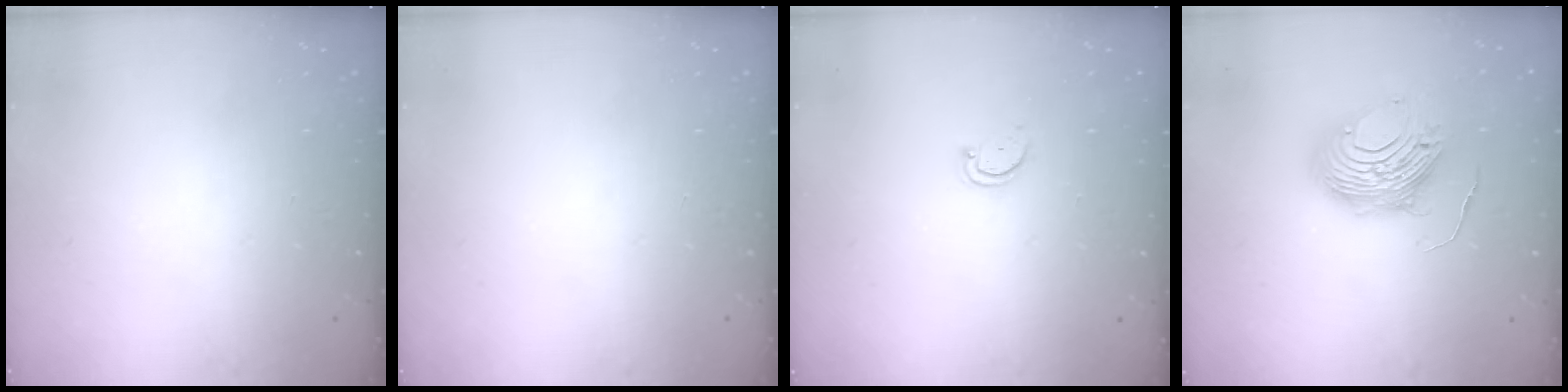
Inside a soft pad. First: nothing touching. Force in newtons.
{"total": 0.0}
{"total": 2.9, "press": 2.9, "slide": 0.4}
{"total": 13.0, "press": 12.9, "slide": 1.4}